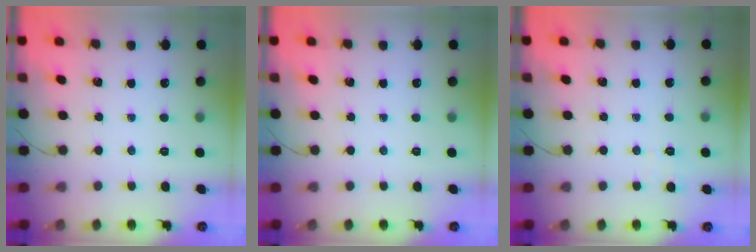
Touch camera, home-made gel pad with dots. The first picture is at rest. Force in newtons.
{"total": 0.0}
{"total": 2.2, "press": 1.7, "slide": 1.5}